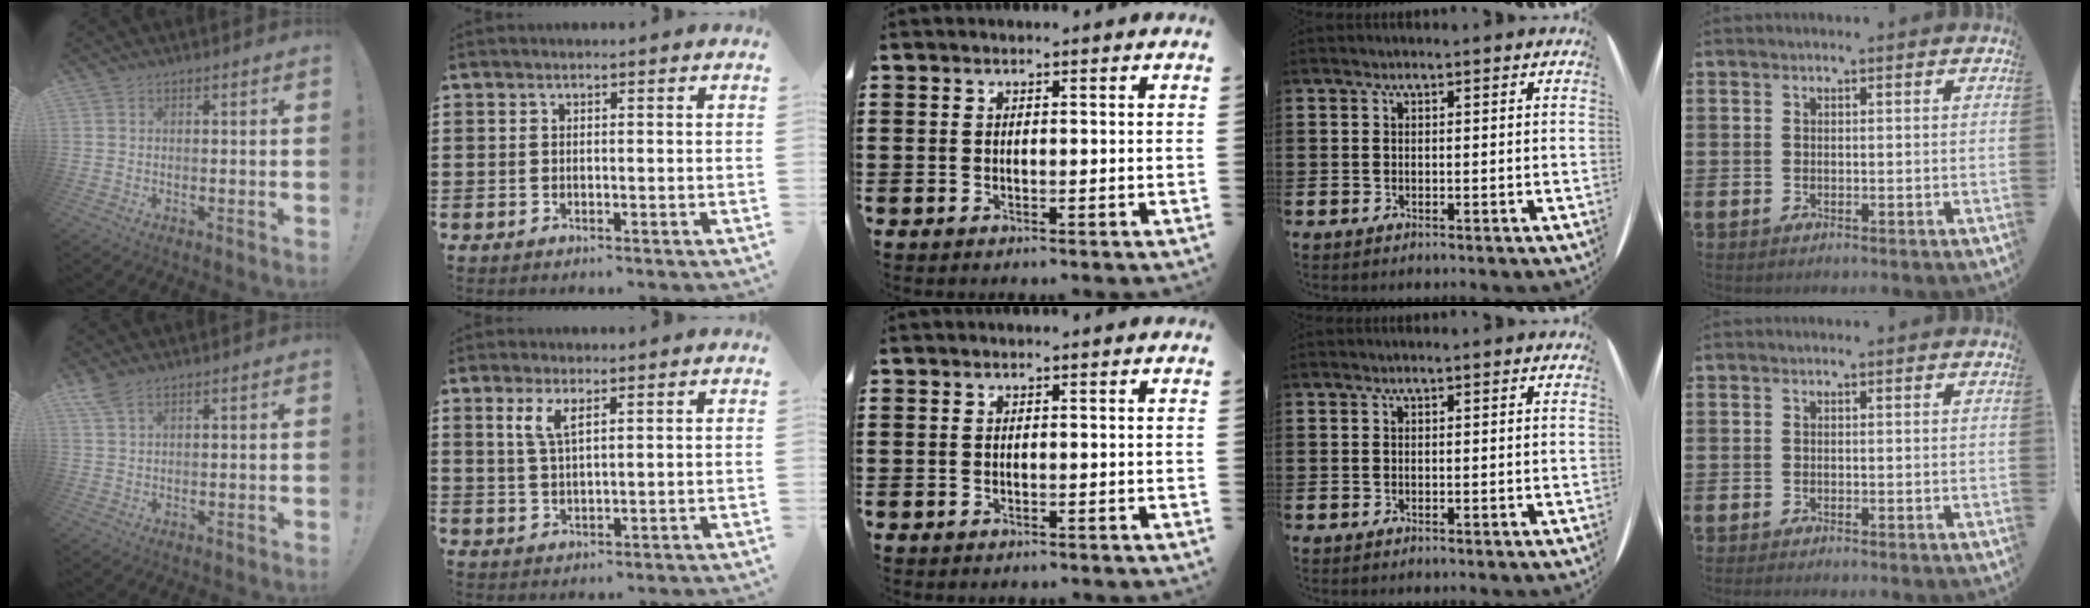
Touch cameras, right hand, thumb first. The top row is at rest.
{"thumb": {"total": 4.1, "force": [2.8, 1.7, 2.5], "torque": [-0.046, -0.009, 0.052]}, "index": {"total": 3.6, "force": [1.8, 1.2, 2.9], "torque": [-0.063, 0.005, 0.030]}}